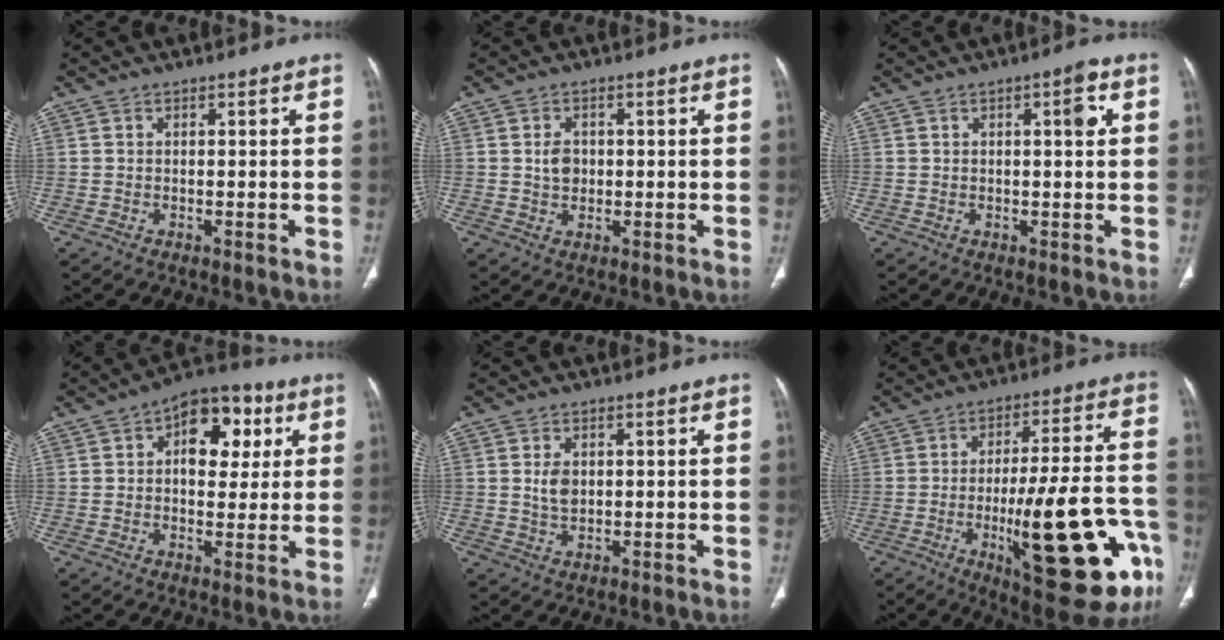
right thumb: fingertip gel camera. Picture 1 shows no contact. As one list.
[{"total": 3.2, "force": [0.2, 2.5, 2.0], "torque": [-0.026, 0.002, 0.005]}, {"total": 3.7, "force": [0.9, 1.2, 3.4], "torque": [-0.046, 0.002, 0.010]}, {"total": 12.8, "force": [3.6, 8.0, 9.3], "torque": [-0.085, 0.010, 0.047]}, {"total": 3.4, "force": [0.6, 2.2, 2.5], "torque": [-0.040, -0.006, 0.016]}, {"total": 25.7, "force": [-8.6, 7.0, 23.2], "torque": [-0.301, 0.019, -0.108]}]